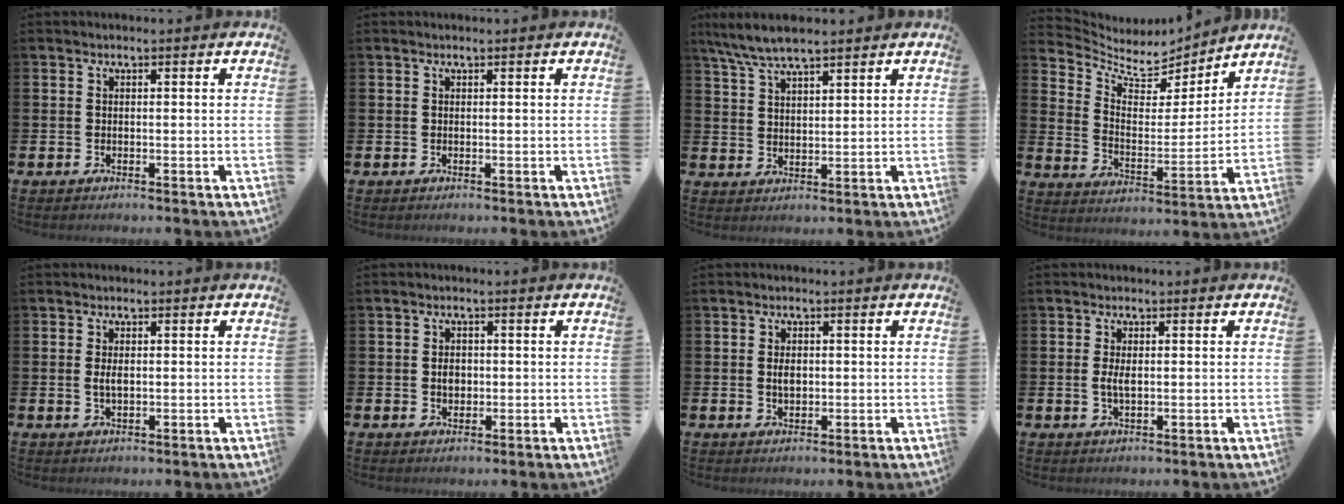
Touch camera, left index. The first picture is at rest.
{"total": 0.0}
{"total": 6.4, "force": [5.7, 1.0, 2.7], "torque": [-0.071, -0.013, 0.105]}
{"total": 6.5, "force": [5.8, 2.6, 1.2], "torque": [-0.053, -0.054, 0.095]}
{"total": 1.8, "force": [0.2, 0.9, 1.6], "torque": [-0.028, 0.001, 0.001]}
{"total": 2.1, "force": [0.1, 1.6, 1.3], "torque": [-0.006, 0.000, -0.004]}
{"total": 2.0, "force": [0.2, 1.2, 1.6], "torque": [-0.020, 0.002, -0.001]}
{"total": 2.3, "force": [0.1, 1.0, 2.1], "torque": [-0.028, -0.002, -0.002]}